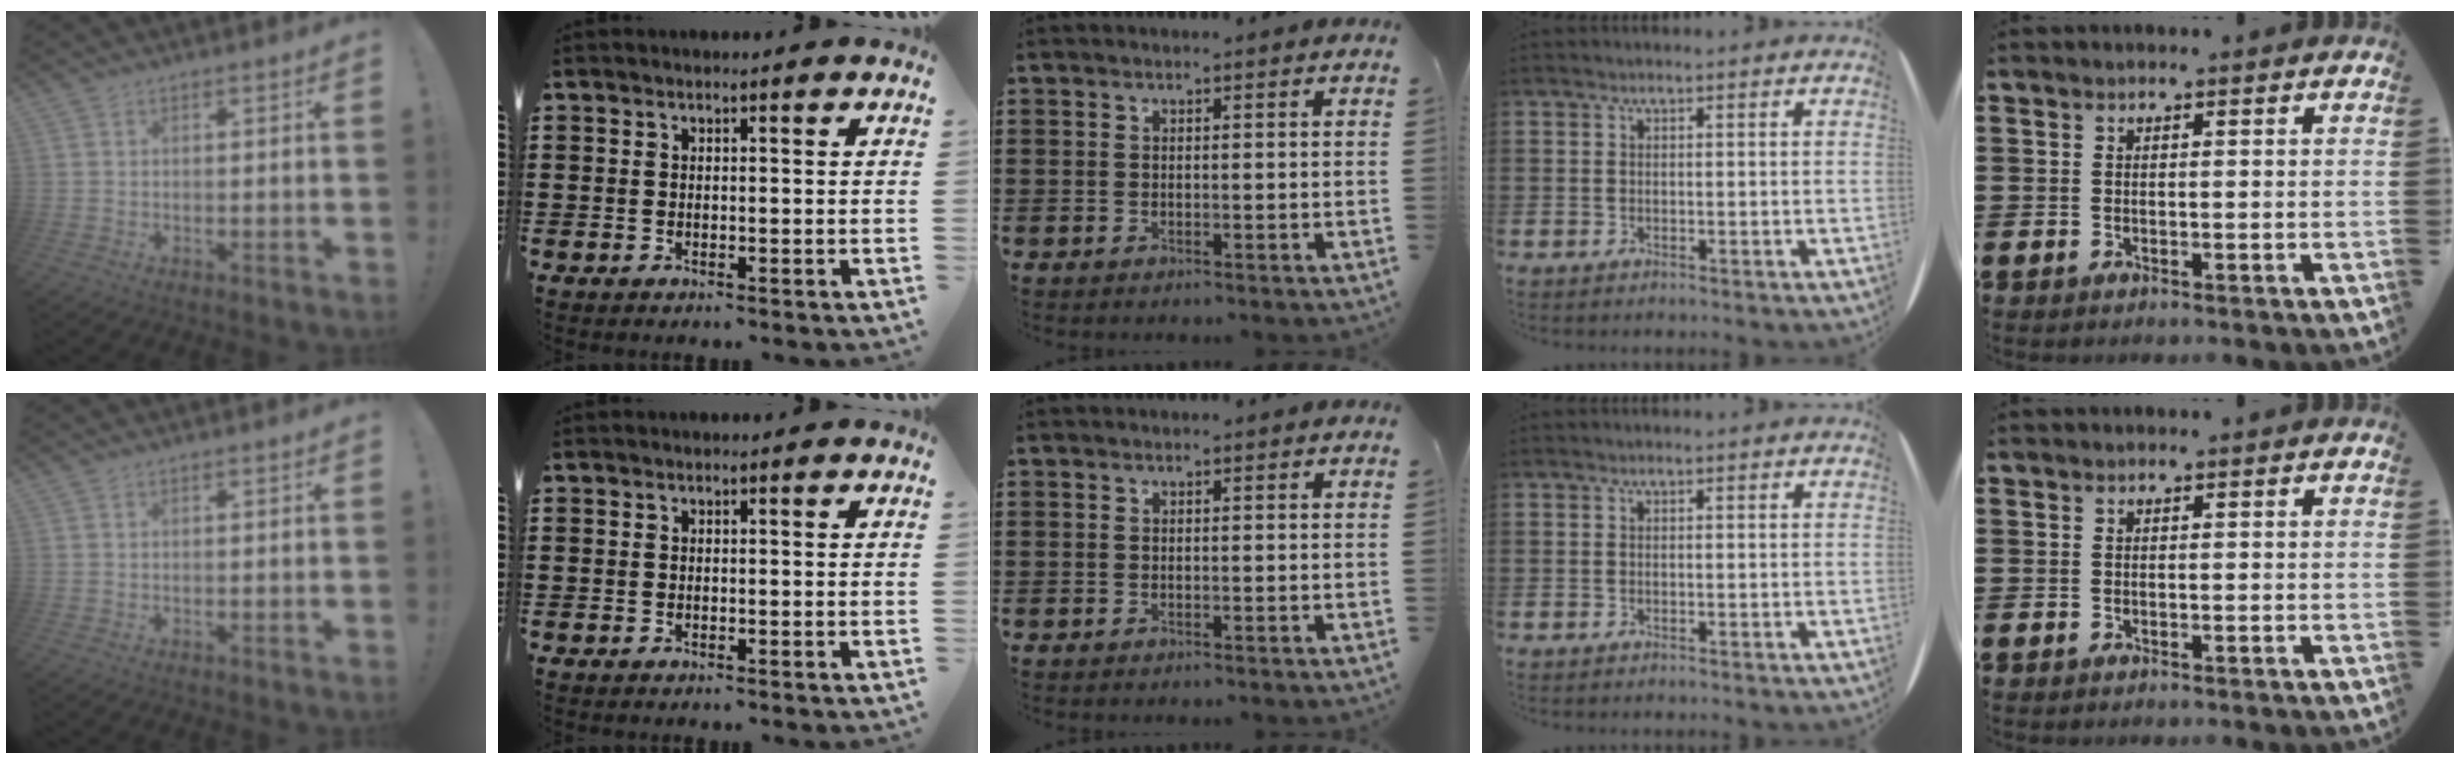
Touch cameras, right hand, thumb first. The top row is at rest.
{}